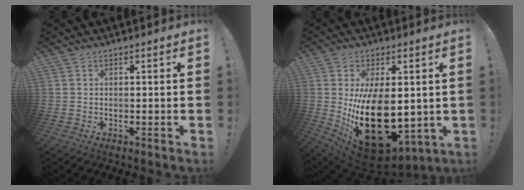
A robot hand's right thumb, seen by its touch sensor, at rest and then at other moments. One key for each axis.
{"total": 24.0, "fx": -1.4, "fy": 13.9, "fz": 19.5, "tx": -0.330, "ty": -0.015, "tz": 0.002}